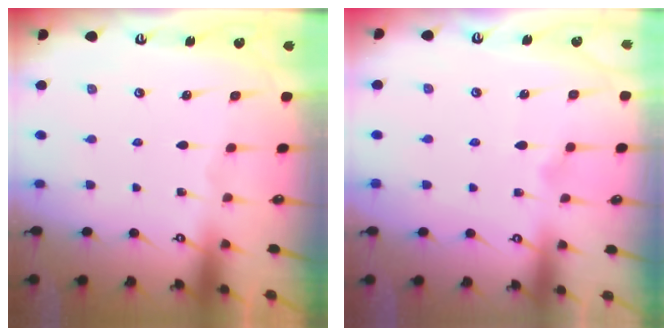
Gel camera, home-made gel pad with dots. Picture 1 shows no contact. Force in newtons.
{"total": 8.1, "press": 8.1, "slide": 0.4}